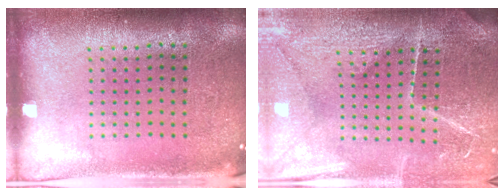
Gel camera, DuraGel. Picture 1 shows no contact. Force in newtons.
{"total": 3.9, "press": 3.8, "slide": 1.1}